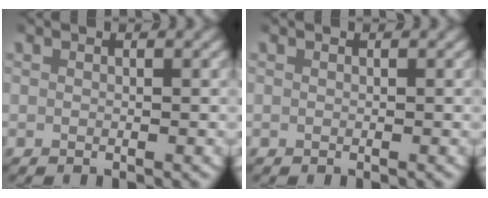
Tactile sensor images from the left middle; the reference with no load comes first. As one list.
[{"total": 0.0}]